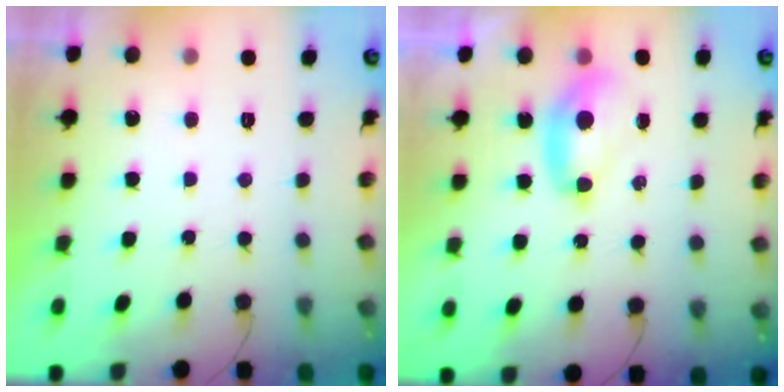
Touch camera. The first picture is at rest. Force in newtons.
{"total": 7.2, "press": 7.2, "slide": 0.7}